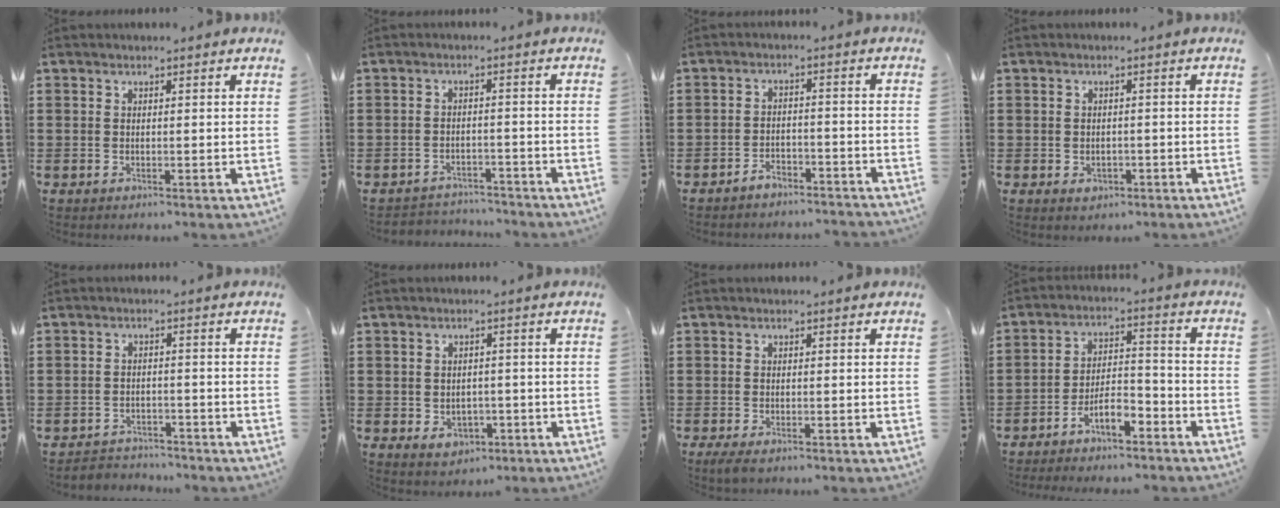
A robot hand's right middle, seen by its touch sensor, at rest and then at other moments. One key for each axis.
{"total": 2.8, "fx": -2.8, "fy": 0.5, "fz": -0.2, "tx": -0.004, "ty": 0.000, "tz": -0.061}
{"total": 3.3, "fx": -3.2, "fy": 0.6, "fz": 0.4, "tx": -0.012, "ty": 0.005, "tz": -0.067}
{"total": 1.5, "fx": -0.6, "fy": 1.2, "fz": 0.6, "tx": -0.014, "ty": 0.001, "tz": -0.013}
{"total": 2.8, "fx": -2.8, "fy": 0.6, "fz": -0.4, "tx": -0.002, "ty": 0.000, "tz": -0.062}
{"total": 2.7, "fx": -1.1, "fy": 2.4, "fz": 0.9, "tx": -0.016, "ty": -0.001, "tz": -0.025}
{"total": 1.3, "fx": -0.9, "fy": 0.3, "fz": 0.9, "tx": -0.024, "ty": -0.006, "tz": -0.019}
{"total": 6.2, "fx": -4.8, "fy": 1.6, "fz": 3.6, "tx": -0.072, "ty": 0.008, "tz": -0.095}